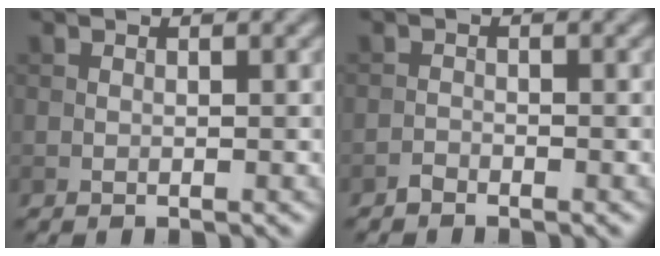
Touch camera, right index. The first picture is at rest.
{"total": 0.8, "force": [-0.7, 0.2, 0.1], "torque": [0.000, 0.001, -0.016]}